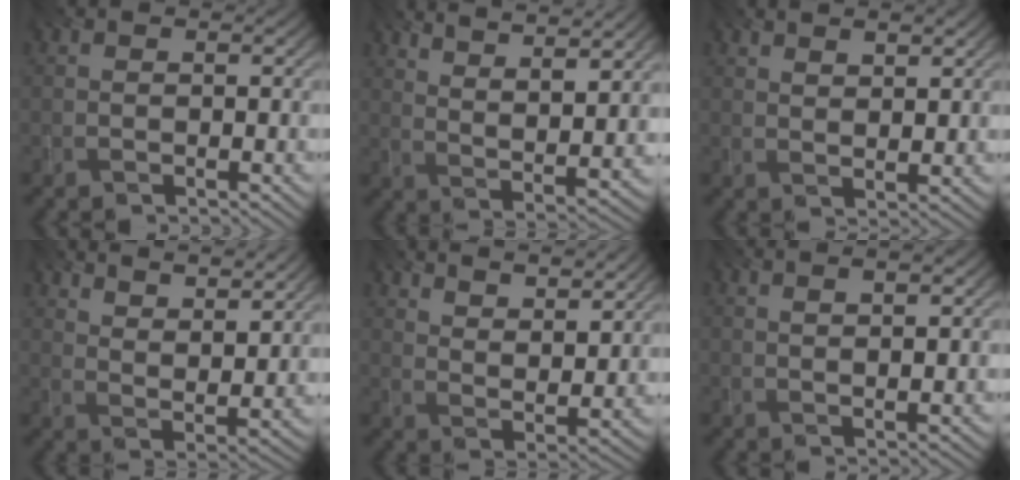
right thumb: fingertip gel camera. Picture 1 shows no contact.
{"total": 11.7, "force": [8.4, 2.6, 7.7], "torque": [-0.128, 0.008, 0.114]}
{"total": 3.4, "force": [2.4, 0.9, 2.2], "torque": [-0.036, -0.009, 0.050]}
{"total": 10.3, "force": [8.2, 2.7, 5.6], "torque": [-0.098, -0.023, 0.123]}
{"total": 9.9, "force": [8.0, 2.7, 5.3], "torque": [-0.092, -0.026, 0.126]}
{"total": 2.8, "force": [1.2, 0.1, 2.6], "torque": [-0.041, -0.004, 0.026]}